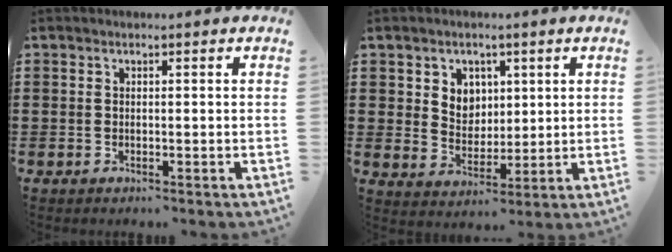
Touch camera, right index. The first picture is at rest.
{"total": 4.8, "force": [2.1, 4.2, 0.9], "torque": [-0.031, 0.007, 0.036]}